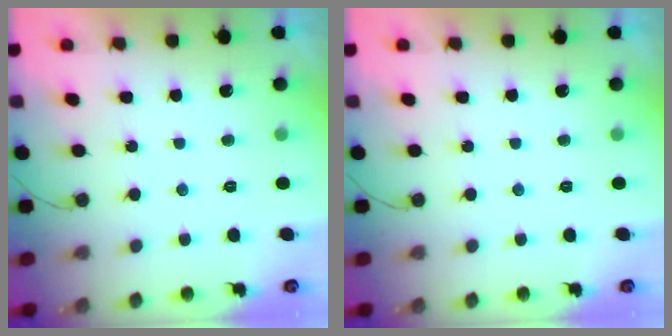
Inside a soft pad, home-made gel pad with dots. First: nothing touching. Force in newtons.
{"total": 0.0}